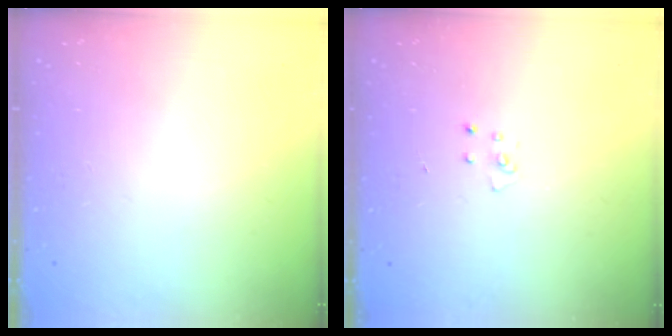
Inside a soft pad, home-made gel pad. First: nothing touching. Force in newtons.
{"total": 3.6, "press": 3.6, "slide": 0.3}